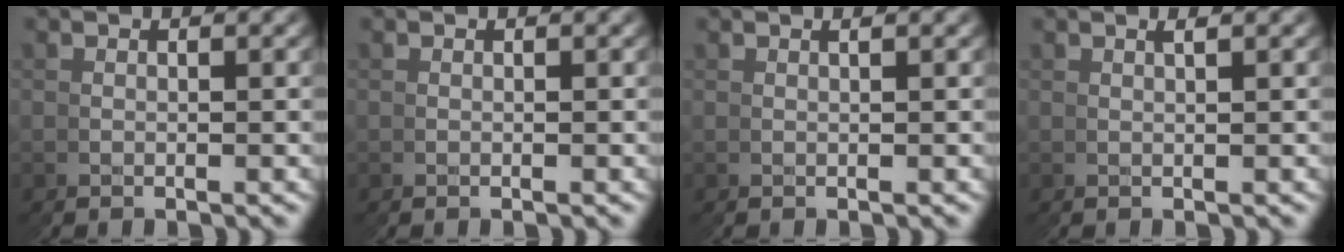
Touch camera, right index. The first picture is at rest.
{"total": 0.0}
{"total": 0.7, "force": [0.5, -0.4, 0.4], "torque": [-0.008, 0.004, 0.010]}
{"total": 1.0, "force": [0.7, -0.5, 0.4], "torque": [-0.007, 0.006, 0.014]}